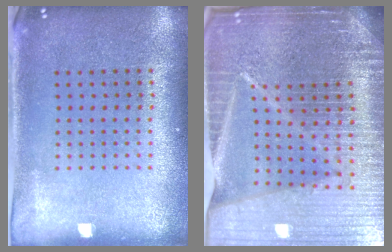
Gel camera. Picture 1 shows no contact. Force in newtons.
{"total": 7.2, "press": 6.2, "slide": 3.8}